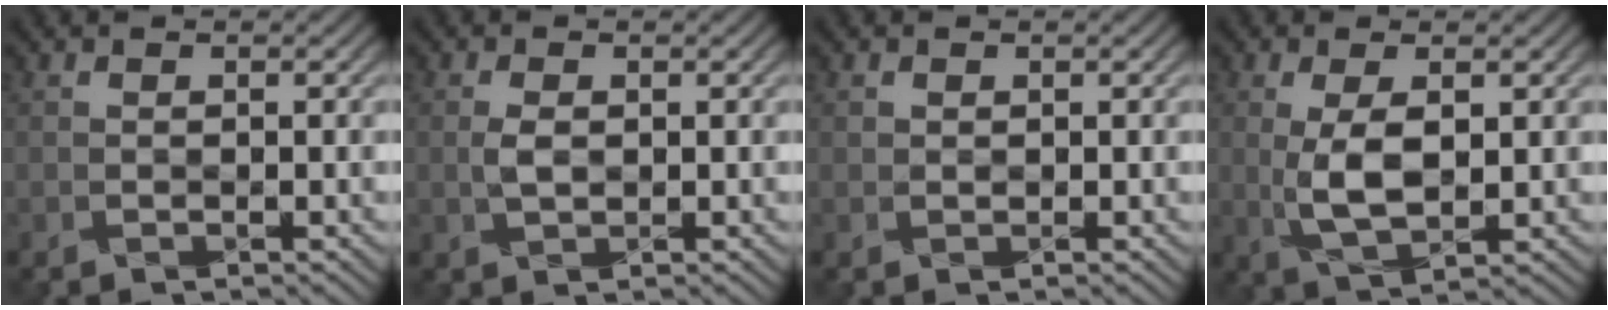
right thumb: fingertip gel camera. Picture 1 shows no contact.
{"total": 1.1, "force": [0.0, 0.7, 0.9], "torque": [-0.024, -0.003, 0.002]}
{"total": 0.5, "force": [0.3, 0.0, -0.4], "torque": [0.009, -0.003, 0.008]}
{"total": 4.5, "force": [0.4, 1.8, 4.1], "torque": [-0.094, -0.008, 0.014]}